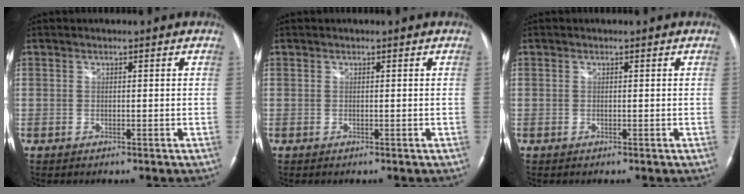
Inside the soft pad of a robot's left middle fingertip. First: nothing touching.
{"total": 0.0}
{"total": 0.0}